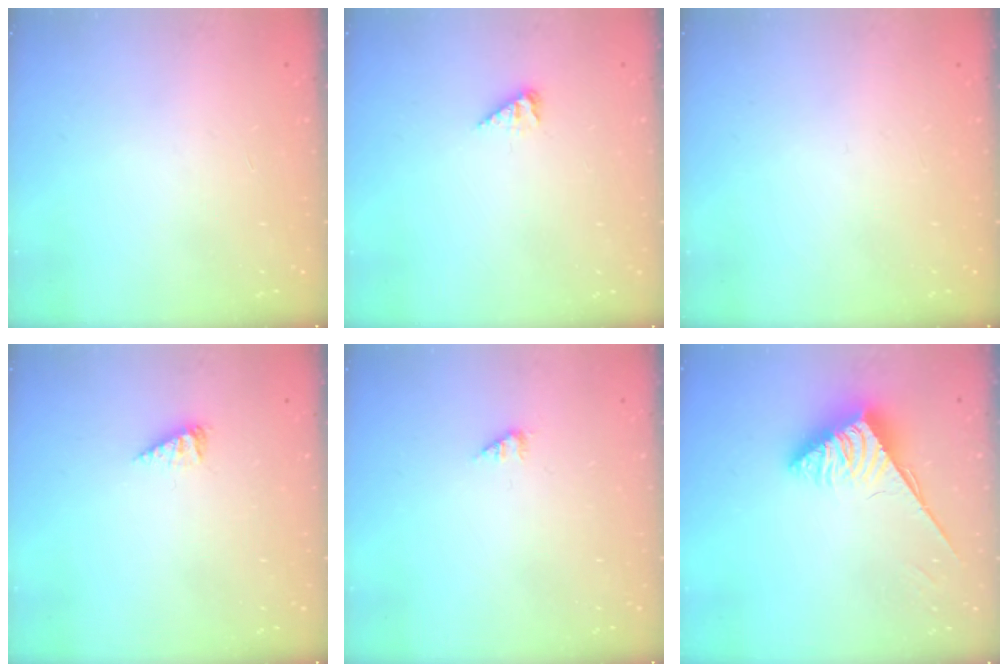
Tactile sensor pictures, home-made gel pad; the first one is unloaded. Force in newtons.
{"total": 3.3, "press": 3.3, "slide": 0.5}
{"total": 0.0}
{"total": 2.5, "press": 2.5, "slide": 0.3}
{"total": 1.4, "press": 1.4, "slide": 0.2}
{"total": 3.7, "press": 3.7, "slide": 0.5}